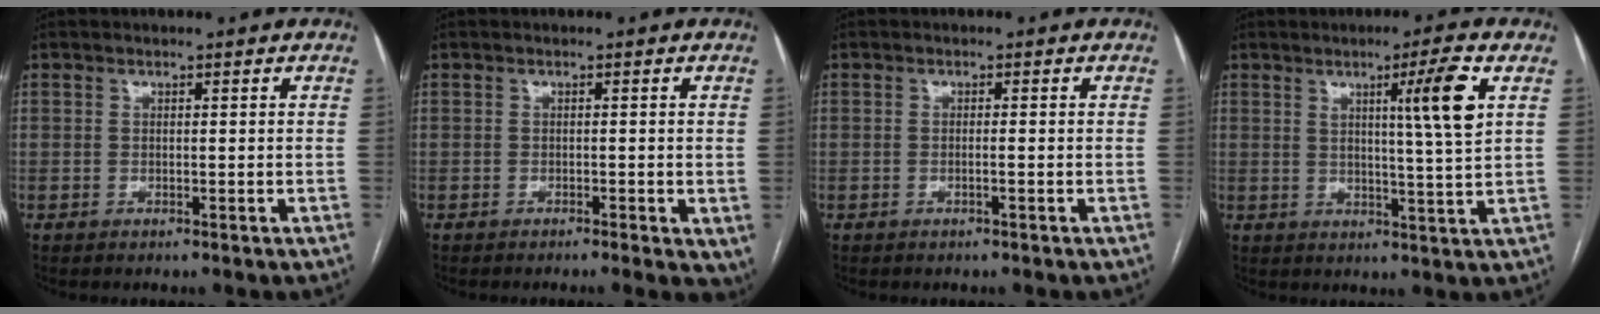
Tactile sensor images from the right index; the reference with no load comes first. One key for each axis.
{"total": 4.8, "fx": -2.7, "fy": 1.6, "fz": 3.7, "tx": -0.031, "ty": -0.011, "tz": -0.045}
{"total": 1.0, "fx": -0.4, "fy": -0.2, "fz": 0.8, "tx": -0.015, "ty": 0.001, "tz": -0.007}
{"total": 7.9, "fx": 2.9, "fy": -1.3, "fz": 7.3, "tx": -0.113, "ty": -0.007, "tz": 0.046}